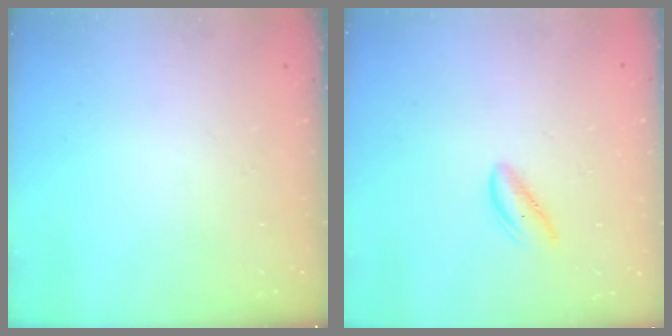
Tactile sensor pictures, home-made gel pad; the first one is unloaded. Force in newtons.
{"total": 1.8, "press": 1.7, "slide": 0.6}